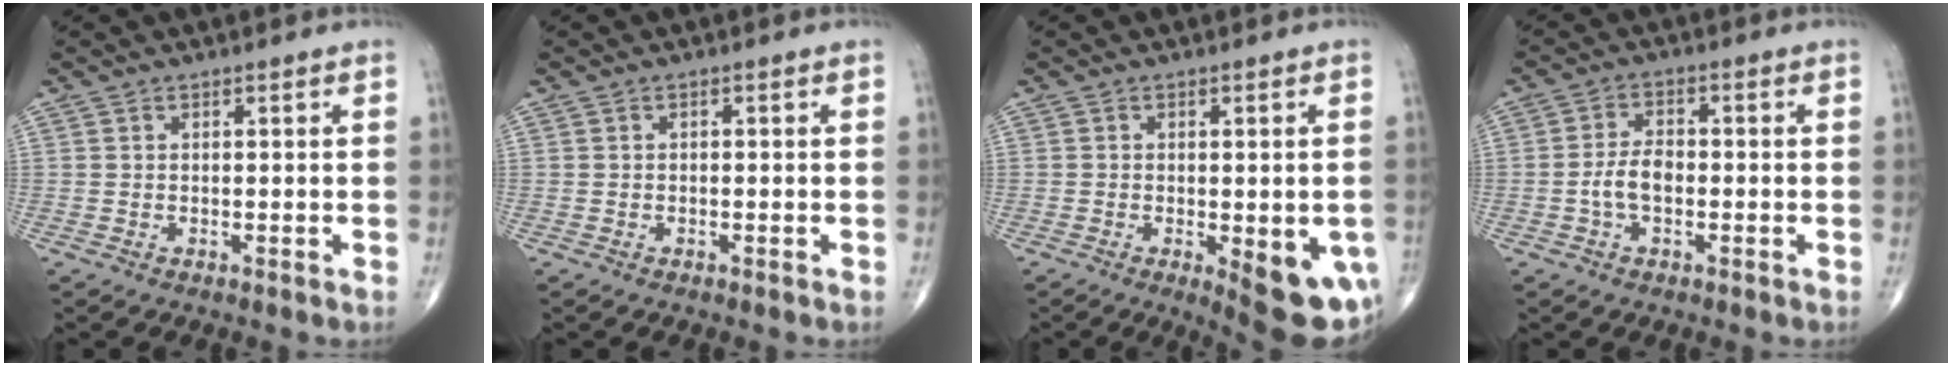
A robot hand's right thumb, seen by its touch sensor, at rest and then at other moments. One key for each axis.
{"total": 0.0}
{"total": 12.0, "fx": -3.8, "fy": 4.3, "fz": 10.5, "tx": -0.110, "ty": -0.008, "tz": -0.036}
{"total": 4.7, "fx": -1.1, "fy": 2.6, "fz": 3.7, "tx": -0.072, "ty": 0.016, "tz": -0.025}